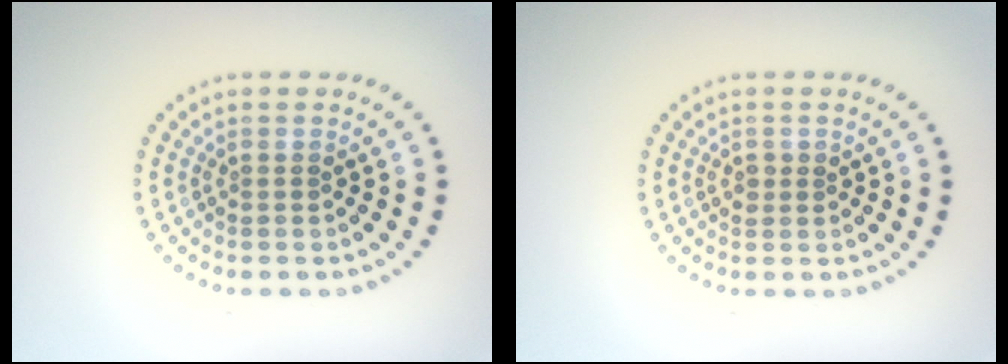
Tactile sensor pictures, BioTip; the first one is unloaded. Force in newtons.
{"total": 0.9, "press": 0.9, "slide": 0.1}